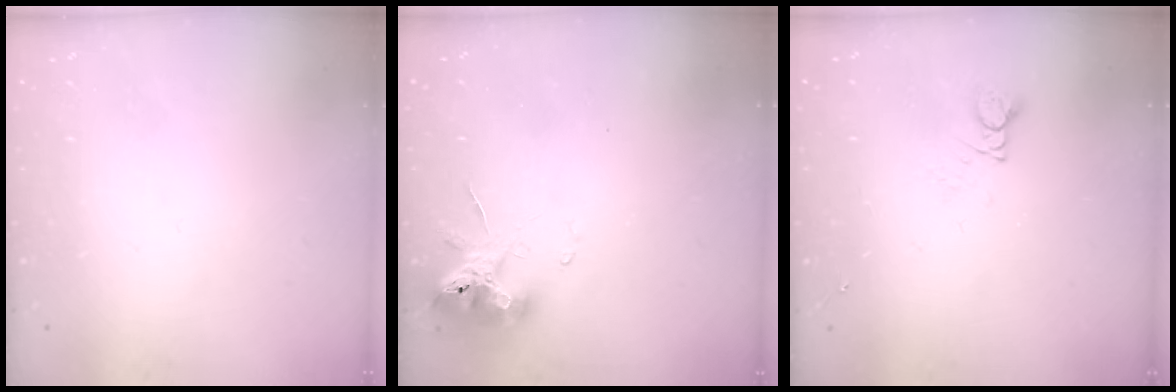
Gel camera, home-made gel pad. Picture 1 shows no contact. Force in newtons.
{"total": 12.5, "press": 12.4, "slide": 2.0}
{"total": 2.4, "press": 2.4, "slide": 0.2}